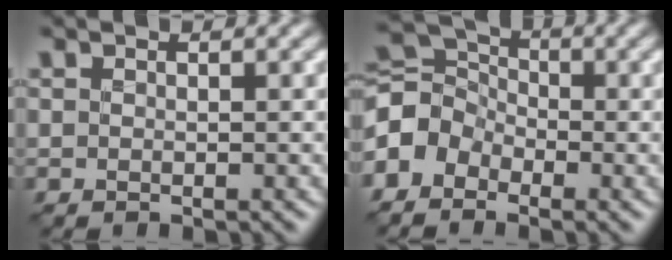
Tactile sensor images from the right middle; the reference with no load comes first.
{"total": 3.8, "force": [-2.3, 2.8, 1.0], "torque": [-0.015, 0.011, -0.068]}